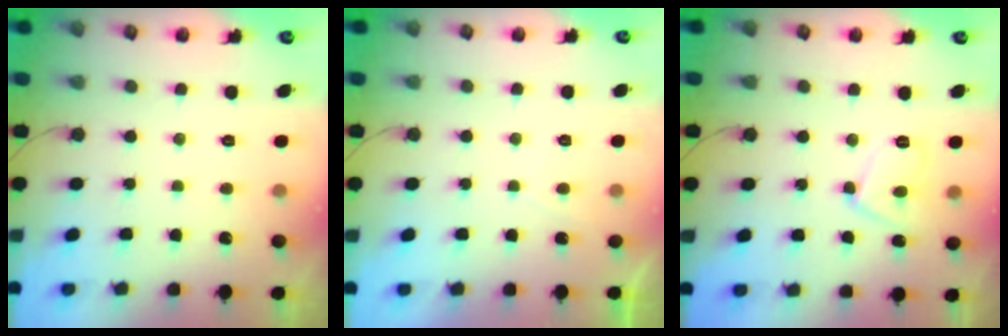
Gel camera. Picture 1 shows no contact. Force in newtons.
{"total": 0.6, "press": 0.4, "slide": 0.4}
{"total": 7.2, "press": 7.1, "slide": 0.7}